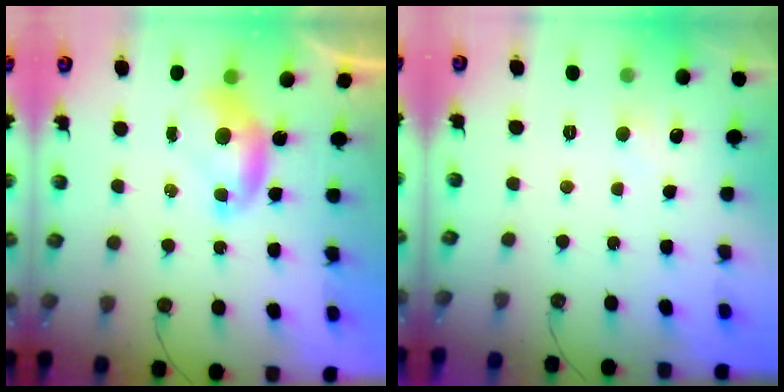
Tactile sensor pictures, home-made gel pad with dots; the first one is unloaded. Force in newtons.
{"total": 1.9, "press": 1.9, "slide": 0.5}